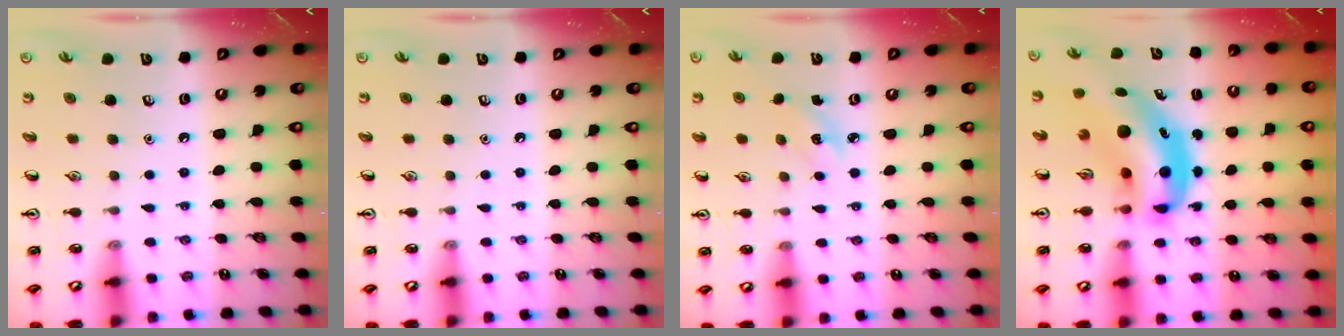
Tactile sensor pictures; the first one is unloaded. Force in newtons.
{"total": 0.0}
{"total": 2.7, "press": 2.5, "slide": 1.0}
{"total": 10.3, "press": 9.9, "slide": 2.9}